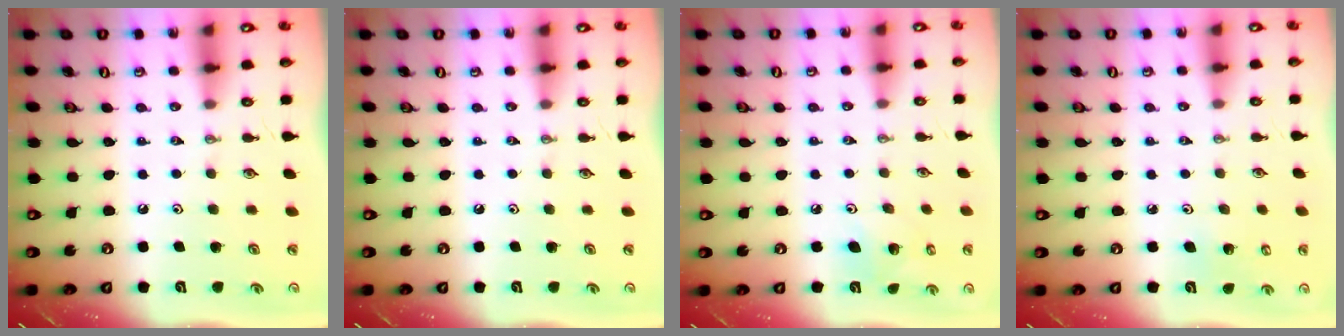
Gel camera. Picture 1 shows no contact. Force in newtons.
{"total": 0.0}
{"total": 6.7, "press": 6.6, "slide": 1.5}
{"total": 3.3, "press": 3.2, "slide": 0.5}